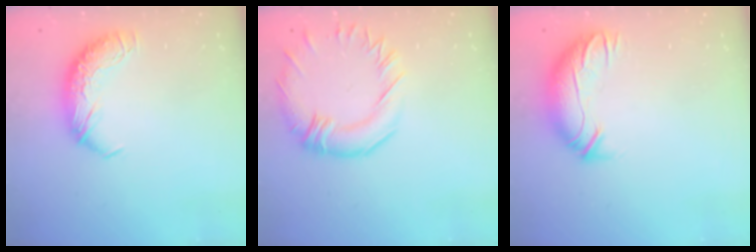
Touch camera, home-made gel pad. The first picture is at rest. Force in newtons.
{"total": 3.6, "press": 3.2, "slide": 1.6}
{"total": 3.4, "press": 2.1, "slide": 2.6}